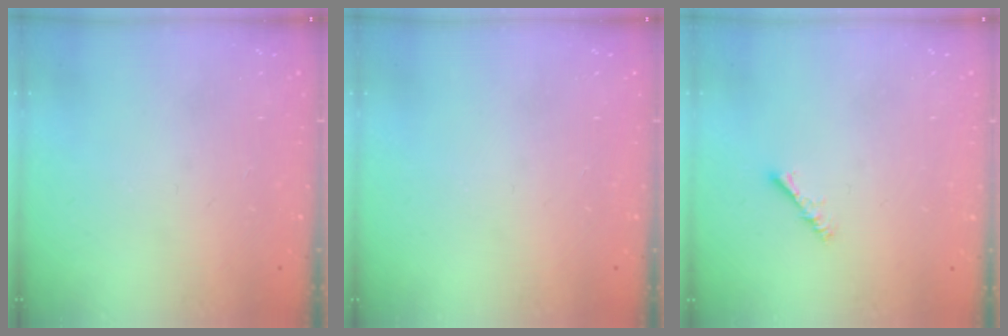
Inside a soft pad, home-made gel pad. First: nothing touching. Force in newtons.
{"total": 0.0}
{"total": 2.3, "press": 2.3, "slide": 0.4}